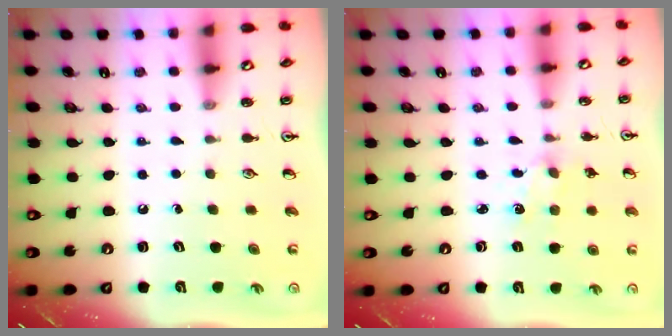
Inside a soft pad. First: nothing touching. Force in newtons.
{"total": 2.0, "press": 2.0, "slide": 0.3}